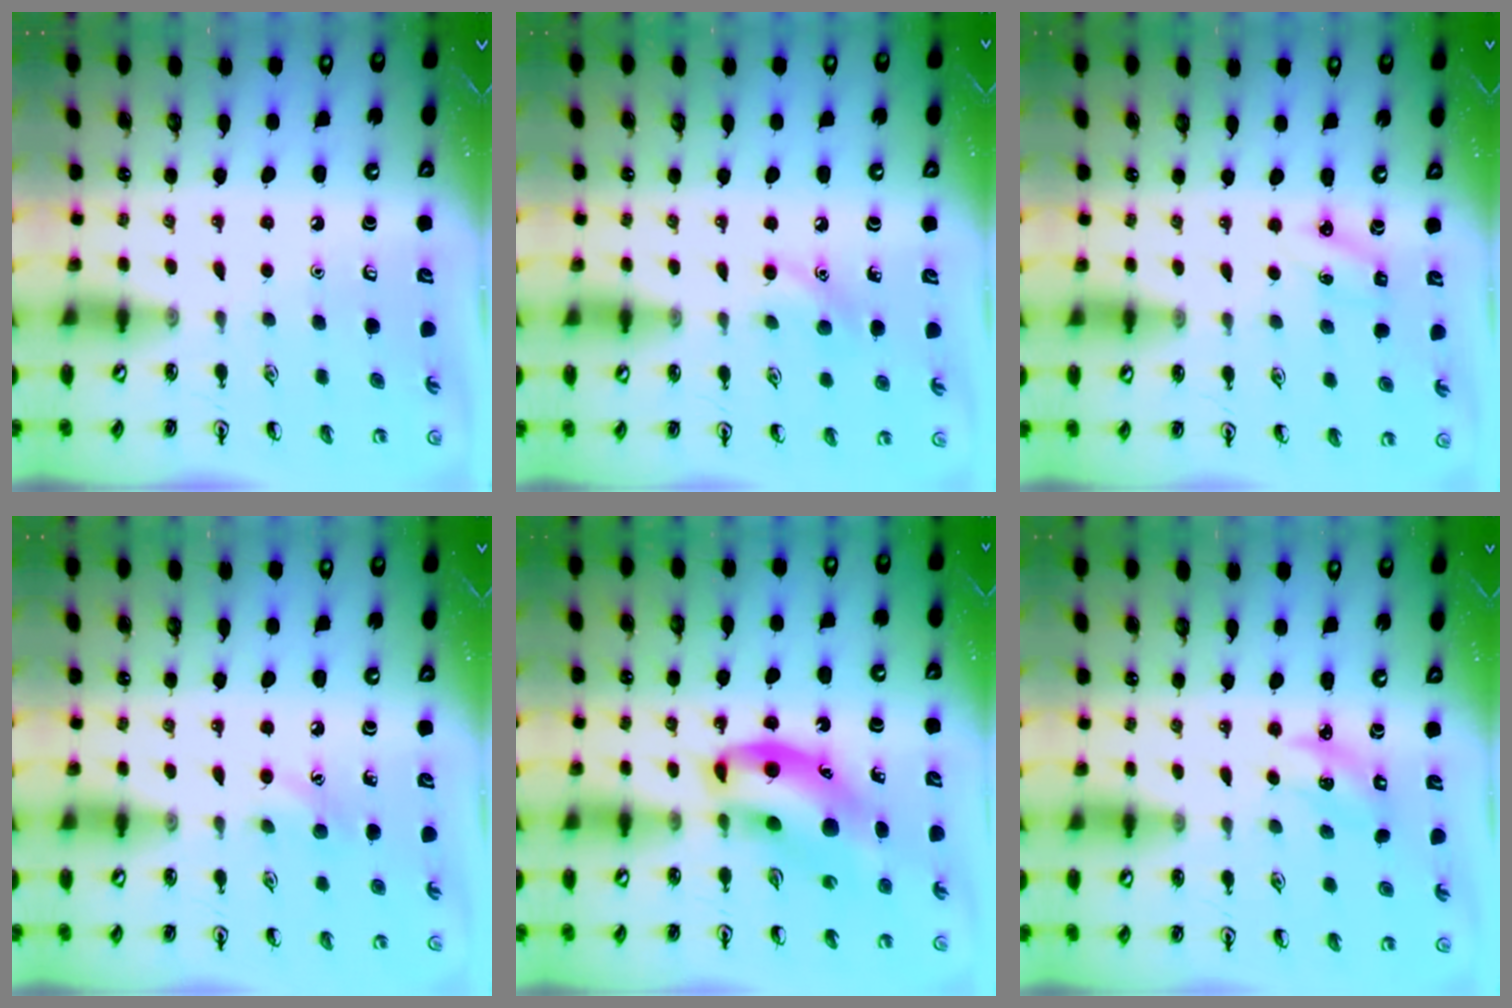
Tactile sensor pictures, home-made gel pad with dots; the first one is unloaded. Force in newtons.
{"total": 6.3, "press": 6.1, "slide": 1.6}
{"total": 2.5, "press": 2.4, "slide": 0.8}
{"total": 7.1, "press": 6.9, "slide": 1.8}
{"total": 12.9, "press": 12.4, "slide": 3.5}
{"total": 2.2, "press": 2.1, "slide": 0.4}